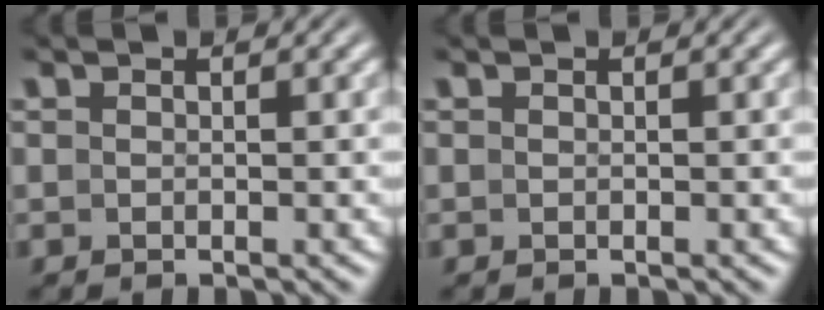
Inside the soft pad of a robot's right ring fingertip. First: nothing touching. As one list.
[{"total": 0.0}]